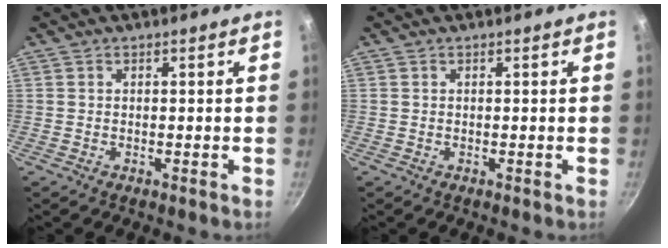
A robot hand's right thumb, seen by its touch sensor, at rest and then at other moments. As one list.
[{"total": 0.0}]